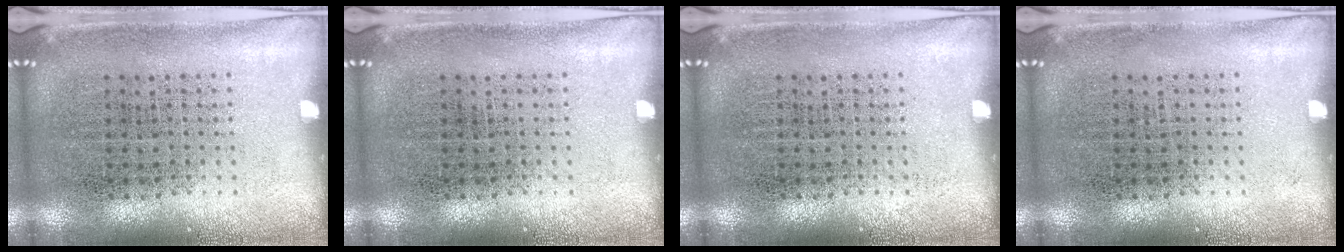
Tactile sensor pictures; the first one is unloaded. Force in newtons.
{"total": 0.0}
{"total": 0.0}
{"total": 0.0}